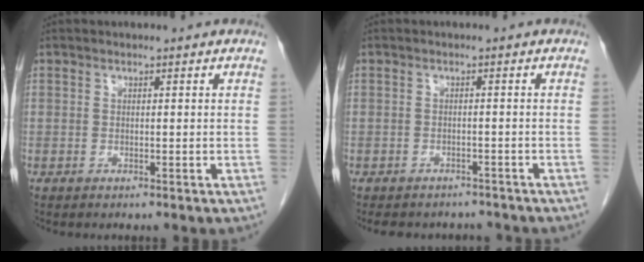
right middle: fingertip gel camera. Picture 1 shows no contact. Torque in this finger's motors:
{"motor_torque": [0.00, 0.00, 0.04, 0.02]}